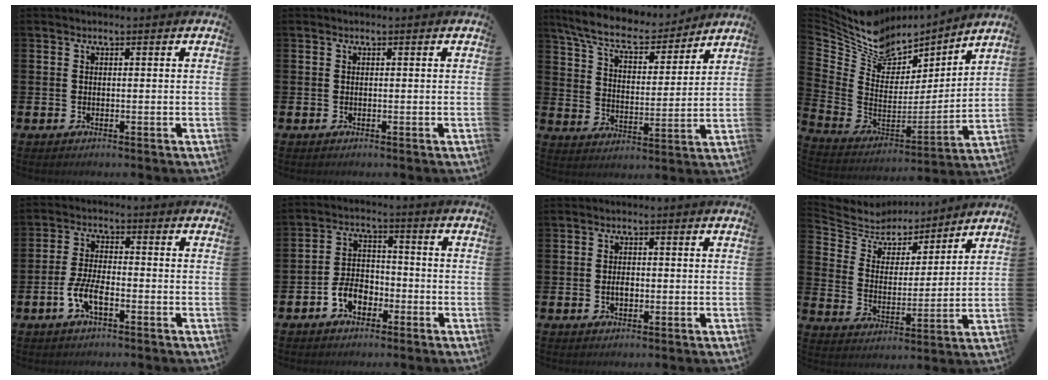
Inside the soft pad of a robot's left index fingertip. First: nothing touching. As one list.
[{"total": 0.0}, {"total": 8.7, "force": [7.9, 2.2, 3.0], "torque": [-0.093, -0.049, 0.139]}, {"total": 9.4, "force": [7.7, 5.1, 1.8], "torque": [-0.089, -0.051, 0.142]}, {"total": 4.8, "force": [-2.1, 1.9, 3.9], "torque": [-0.086, 0.007, -0.040]}, {"total": 4.8, "force": [-2.6, 3.2, 2.5], "torque": [-0.045, 0.011, -0.052]}, {"total": 1.7, "force": [-0.3, 1.0, 1.3], "torque": [-0.017, 0.001, -0.008]}, {"total": 6.1, "force": [5.5, 2.5, 0.3], "torque": [-0.052, -0.046, 0.095]}]